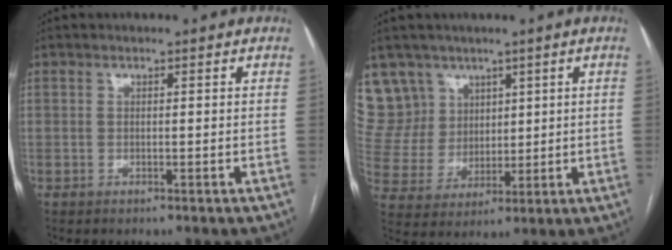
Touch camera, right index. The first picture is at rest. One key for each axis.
{"total": 9.8, "fx": 6.4, "fy": 7.4, "fz": 0.3, "tx": -0.014, "ty": 0.029, "tz": 0.142}